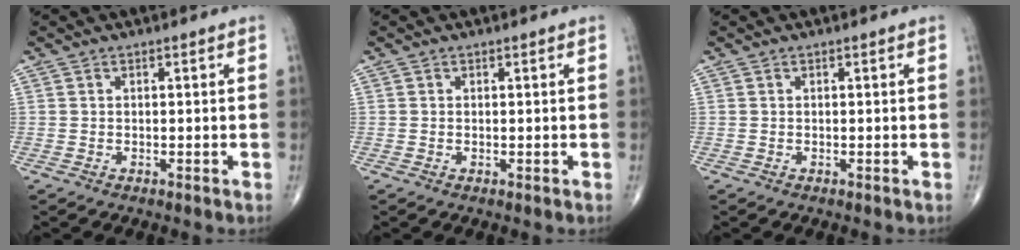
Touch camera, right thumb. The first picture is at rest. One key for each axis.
{"total": 0.0}
{"total": 0.0}